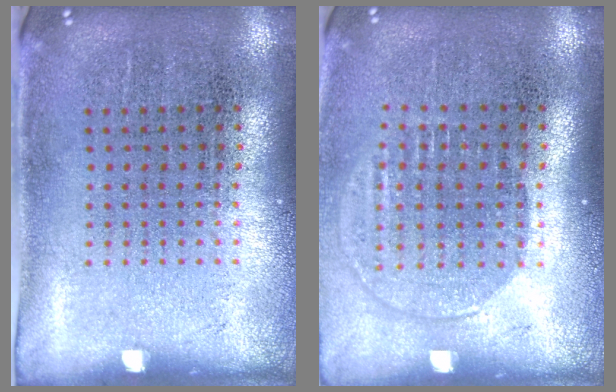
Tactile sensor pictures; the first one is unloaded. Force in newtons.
{"total": 1.5, "press": 1.2, "slide": 0.8}